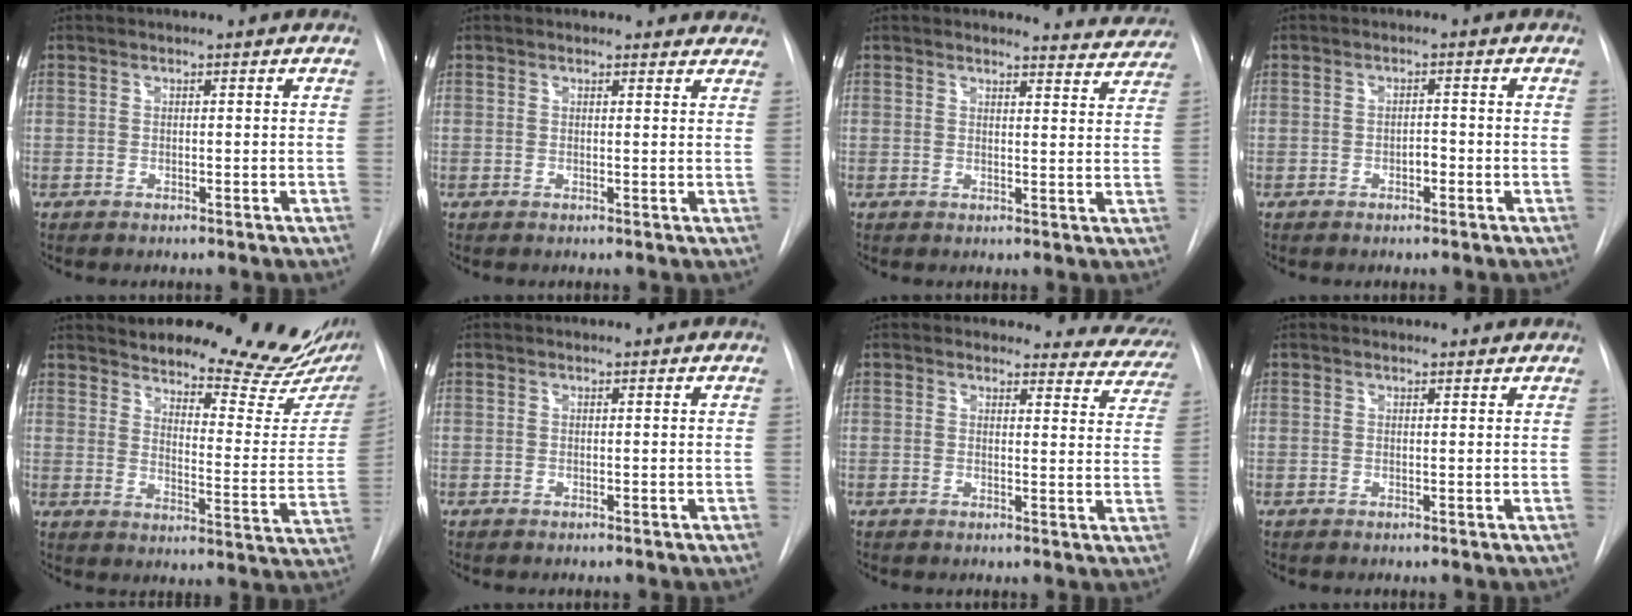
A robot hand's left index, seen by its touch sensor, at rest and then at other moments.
{"total": 5.6, "force": [5.3, 1.7, 0.6], "torque": [0.016, -0.001, 0.036]}
{"total": 6.3, "force": [6.2, 1.0, -0.3], "torque": [0.018, -0.029, 0.050]}
{"total": 1.3, "force": [-0.6, 0.7, 1.0], "torque": [-0.013, 0.003, -0.011]}
{"total": 22.7, "force": [20.4, 3.5, 9.3], "torque": [-0.126, -0.099, 0.245]}
{"total": 0.0}
{"total": 9.6, "force": [9.1, 2.8, -0.4], "torque": [0.052, -0.050, 0.061]}
{"total": 2.4, "force": [2.3, 0.5, 0.4], "torque": [-0.010, 0.010, 0.023]}